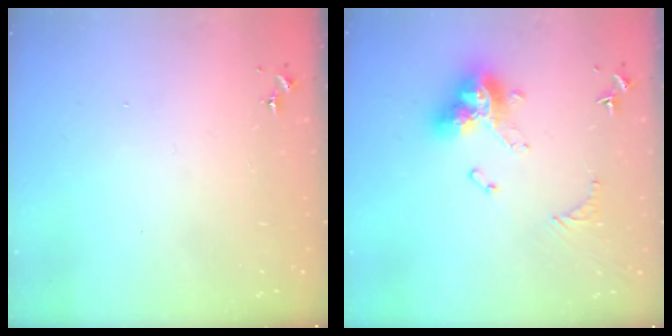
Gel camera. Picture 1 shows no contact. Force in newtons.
{"total": 14.2, "press": 14.1, "slide": 1.5}